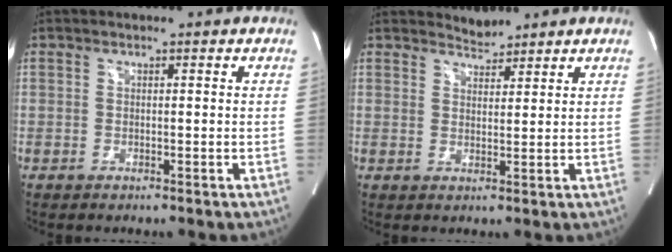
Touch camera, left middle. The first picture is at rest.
{"total": 2.1, "force": [2.1, 0.3, -0.3], "torque": [0.002, 0.002, 0.038]}